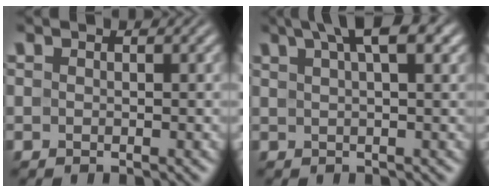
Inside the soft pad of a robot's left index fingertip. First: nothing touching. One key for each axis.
{"total": 4.8, "fx": 2.9, "fy": 1.0, "fz": 3.7, "tx": -0.048, "ty": 0.016, "tz": 0.044}